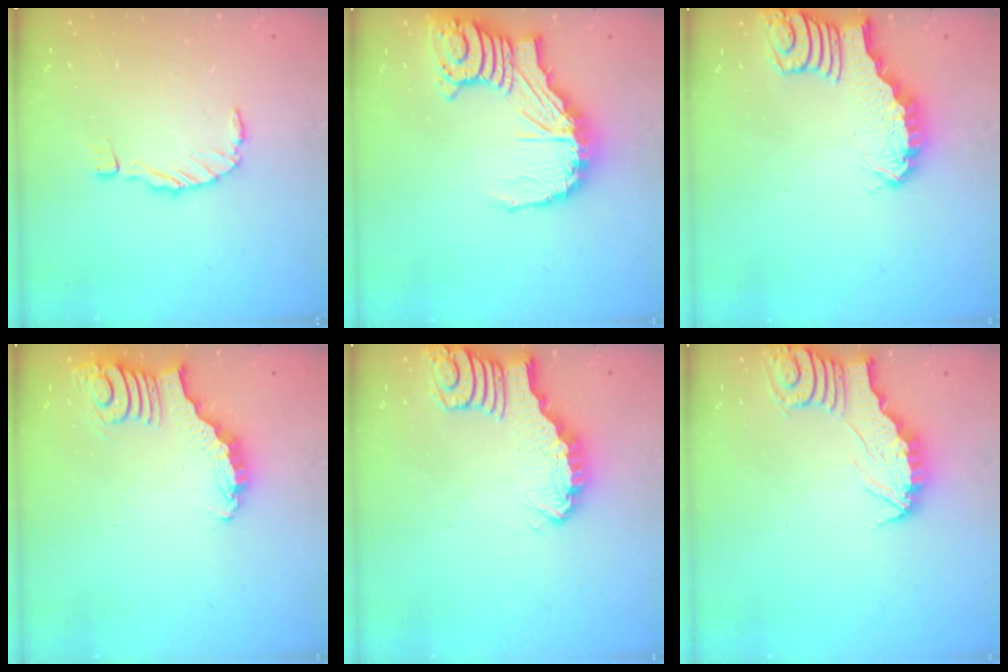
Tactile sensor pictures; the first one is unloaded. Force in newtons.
{"total": 19.0, "press": 18.9, "slide": 2.0}
{"total": 2.0, "press": 2.0, "slide": 0.1}
{"total": 3.2, "press": 3.1, "slide": 0.6}
{"total": 2.7, "press": 2.7, "slide": 0.4}
{"total": 2.9, "press": 2.9, "slide": 0.3}